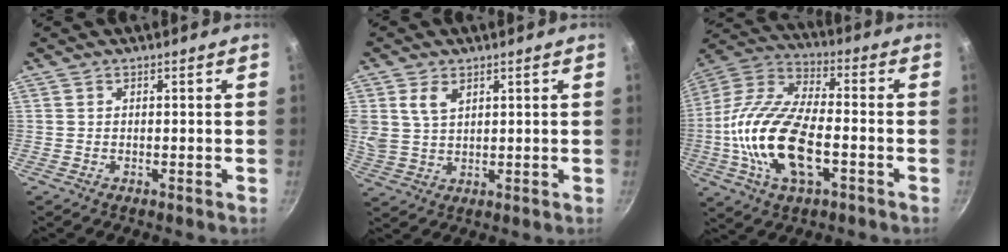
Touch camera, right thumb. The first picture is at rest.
{"total": 5.7, "force": [2.5, 3.7, 3.5], "torque": [-0.062, -0.008, 0.054]}
{"total": 20.5, "force": [-4.7, 9.8, 17.4], "torque": [-0.330, 0.033, -0.103]}